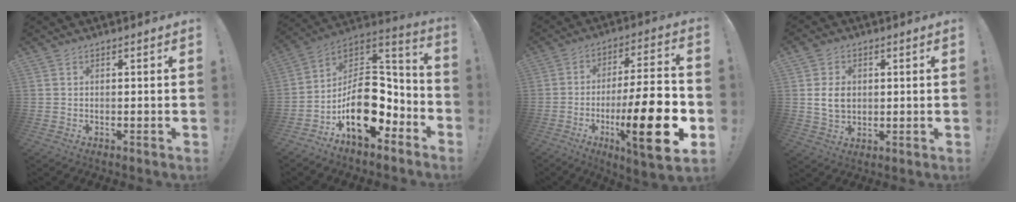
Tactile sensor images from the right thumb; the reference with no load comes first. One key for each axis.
{"total": 20.5, "fx": -5.3, "fy": 13.0, "fz": 15.0, "tx": -0.229, "ty": 0.026, "tz": -0.075}
{"total": 23.0, "fx": -6.8, "fy": 5.1, "fz": 21.4, "tx": -0.339, "ty": 0.025, "tz": -0.102}
{"total": 7.7, "fx": 0.8, "fy": 6.1, "fz": 4.6, "tx": -0.071, "ty": 0.002, "tz": 0.014}